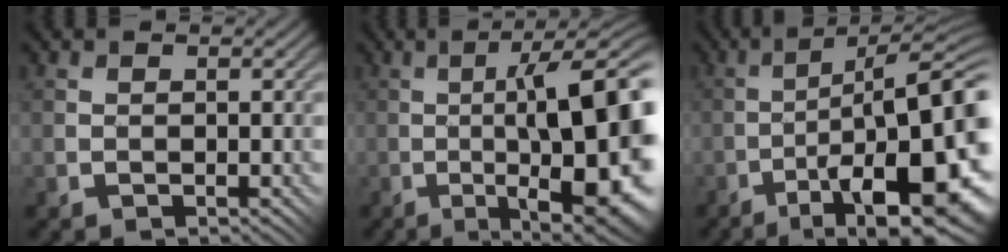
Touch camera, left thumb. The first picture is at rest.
{"total": 17.0, "force": [-2.0, 4.0, 16.4], "torque": [-0.210, 0.004, -0.025]}
{"total": 16.3, "force": [-6.5, 3.5, 14.5], "torque": [-0.199, 0.007, -0.094]}